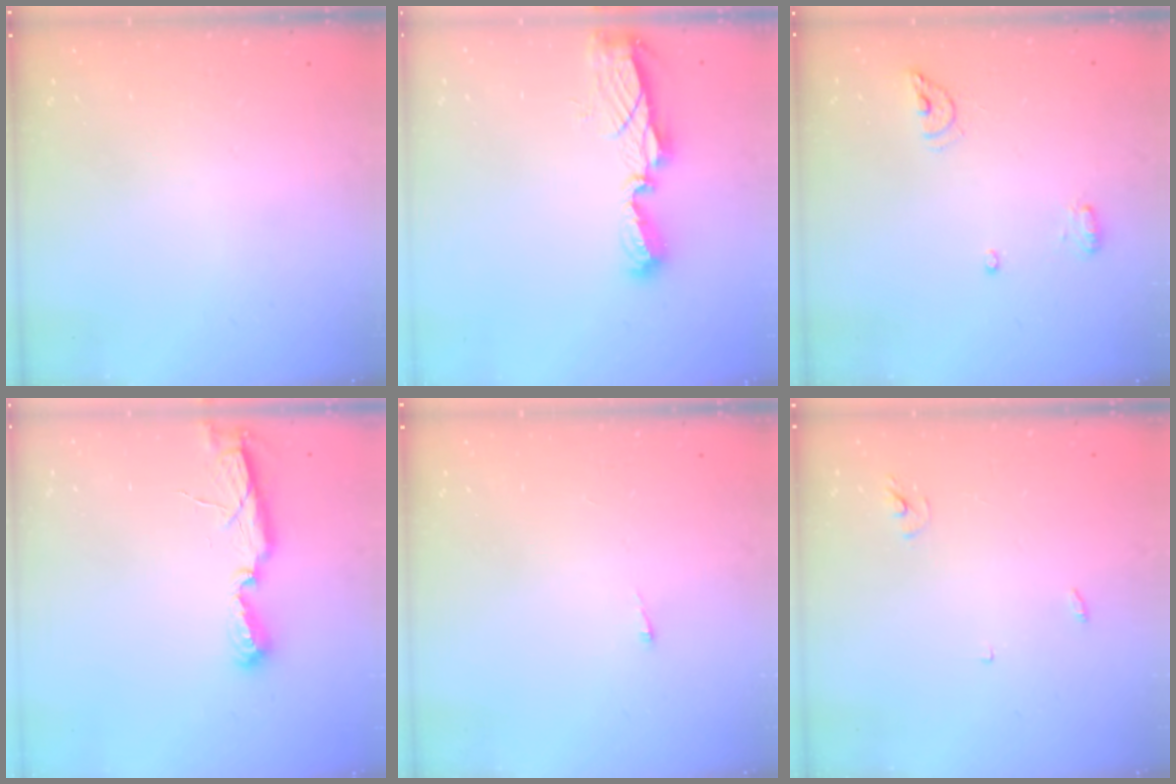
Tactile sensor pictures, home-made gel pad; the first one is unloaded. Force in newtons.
{"total": 7.4, "press": 7.4, "slide": 0.2}
{"total": 6.8, "press": 6.7, "slide": 1.2}
{"total": 6.7, "press": 6.7, "slide": 0.8}
{"total": 2.7, "press": 2.7, "slide": 0.4}
{"total": 2.5, "press": 2.5, "slide": 0.1}